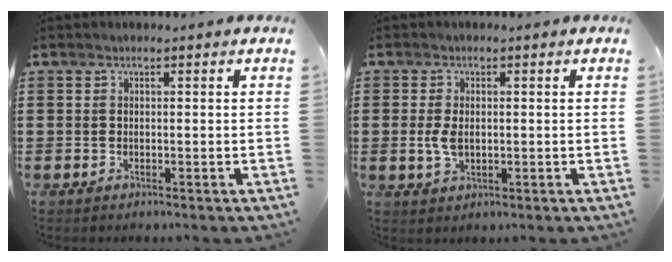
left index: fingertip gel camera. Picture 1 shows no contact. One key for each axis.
{"total": 3.2, "fx": 0.0, "fy": 1.8, "fz": 2.7, "tx": -0.069, "ty": -0.002, "tz": -0.005}